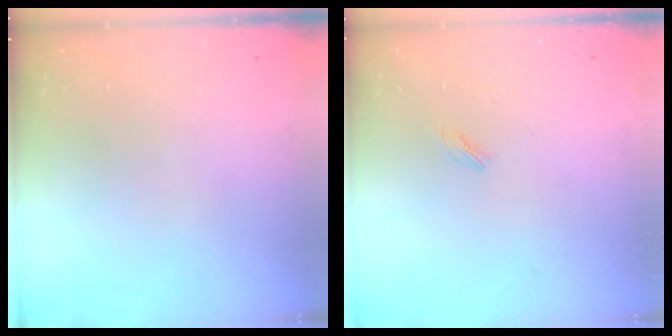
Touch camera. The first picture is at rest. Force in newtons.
{"total": 1.7, "press": 1.7, "slide": 0.2}